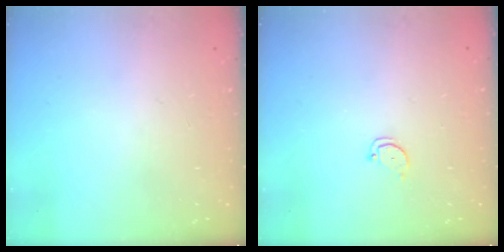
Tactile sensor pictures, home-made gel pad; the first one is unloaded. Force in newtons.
{"total": 2.0, "press": 2.0, "slide": 0.2}